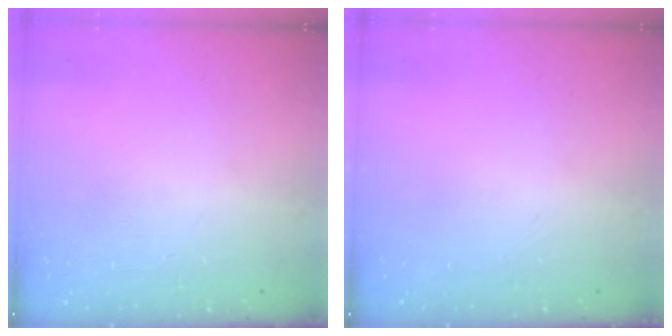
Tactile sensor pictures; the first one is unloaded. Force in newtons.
{"total": 0.0}